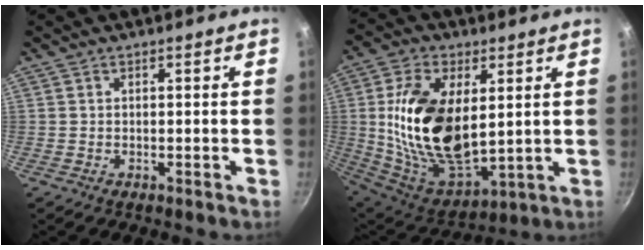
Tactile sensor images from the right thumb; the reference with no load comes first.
{"total": 22.3, "force": [2.7, 11.9, 18.7], "torque": [-0.342, -0.022, 0.064]}